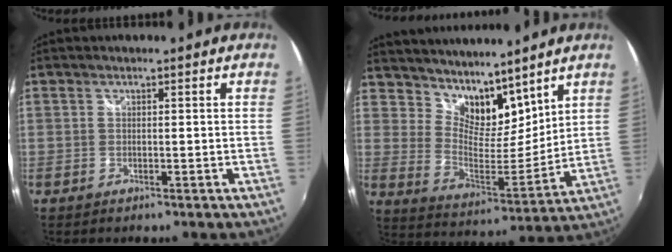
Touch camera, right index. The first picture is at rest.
{"total": 12.4, "force": [10.0, 5.5, 4.8], "torque": [-0.083, -0.004, 0.183]}